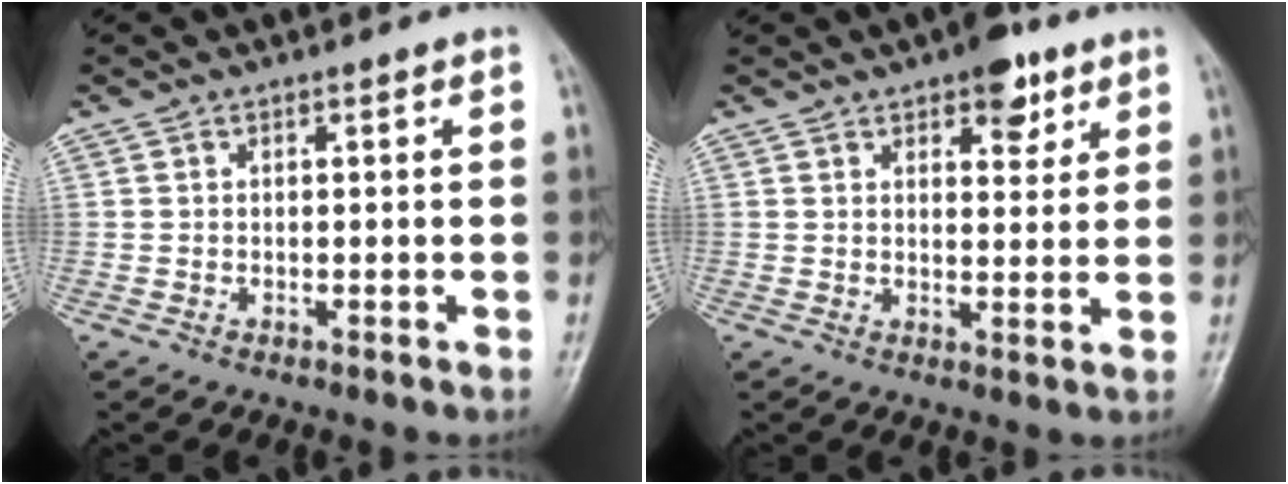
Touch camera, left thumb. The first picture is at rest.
{"total": 6.7, "force": [4.0, 3.2, 4.4], "torque": [-0.032, -0.017, 0.051]}